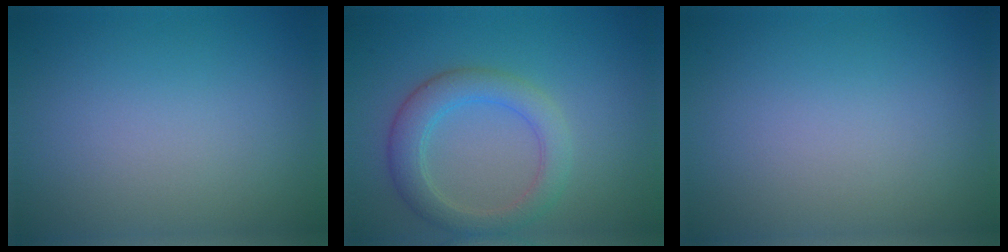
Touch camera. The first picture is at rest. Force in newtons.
{"total": 4.0, "press": 4.0, "slide": 0.2}
{"total": 0.0}